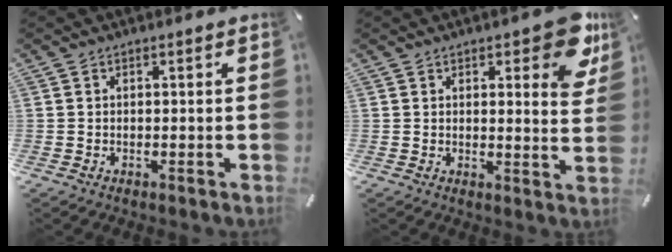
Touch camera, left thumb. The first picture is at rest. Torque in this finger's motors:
{"motor_torque": [0.20, 0.21, 0.26, 0.09, 0.03]}